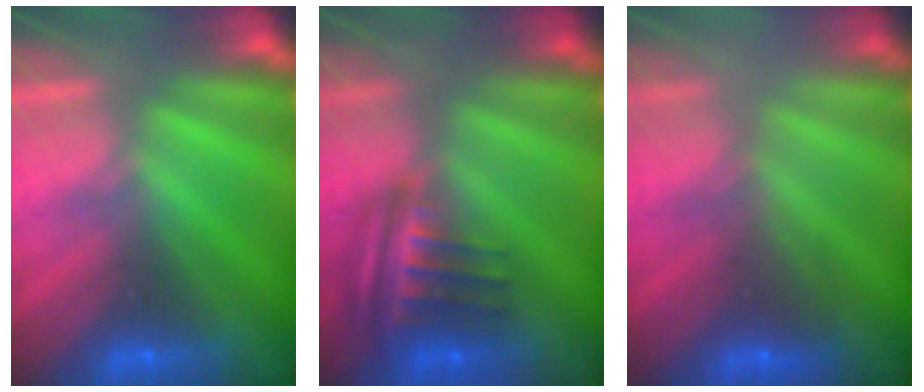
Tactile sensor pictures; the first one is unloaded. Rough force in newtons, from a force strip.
{"total": 6.3}
{"total": 2.0}